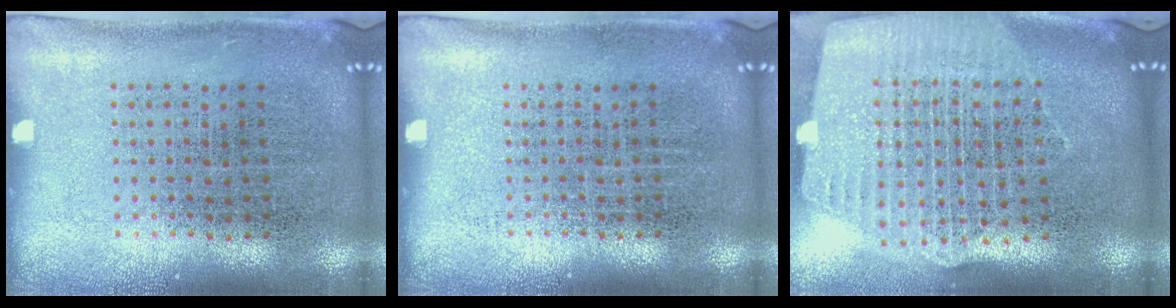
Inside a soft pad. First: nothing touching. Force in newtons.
{"total": 0.0}
{"total": 2.5, "press": 2.2, "slide": 1.3}